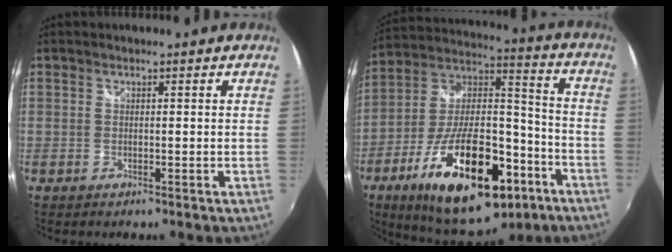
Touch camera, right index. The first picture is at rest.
{"total": 28.0, "force": [-13.8, 12.2, 21.1], "torque": [-0.363, -0.005, -0.208]}